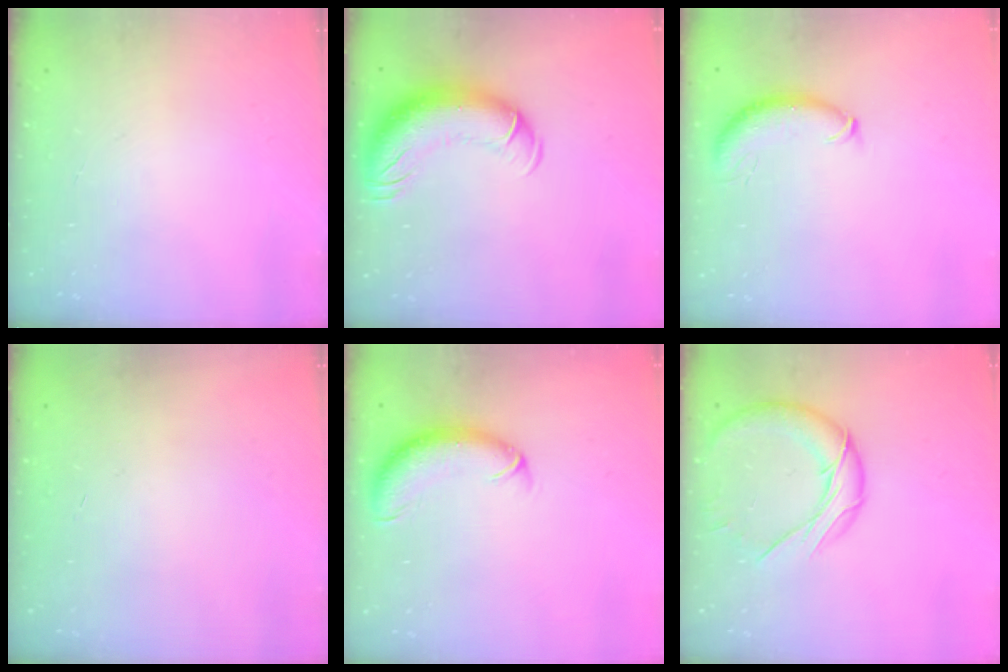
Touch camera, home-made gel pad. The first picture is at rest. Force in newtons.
{"total": 14.6, "press": 14.2, "slide": 3.3}
{"total": 8.7, "press": 8.6, "slide": 1.2}
{"total": 0.6, "press": 0.5, "slide": 0.2}
{"total": 11.5, "press": 11.2, "slide": 2.6}
{"total": 13.3, "press": 13.2, "slide": 1.0}